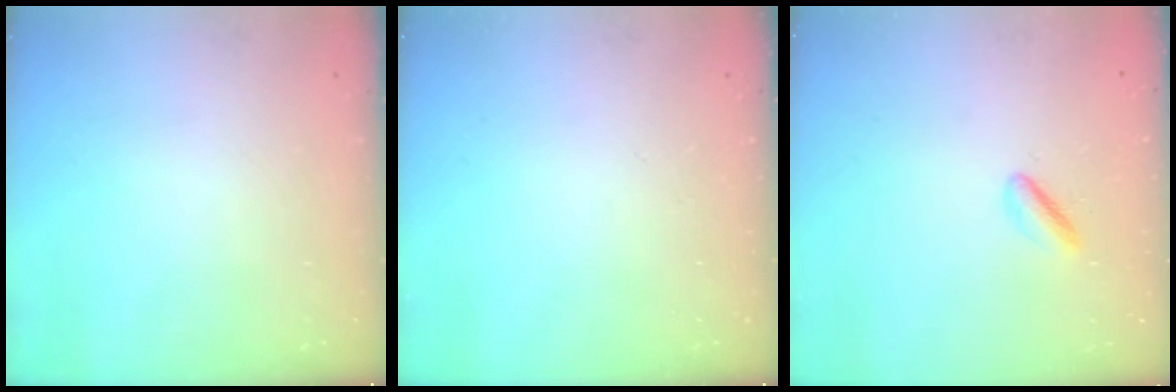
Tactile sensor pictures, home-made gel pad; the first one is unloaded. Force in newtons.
{"total": 0.0}
{"total": 2.1, "press": 1.9, "slide": 0.9}